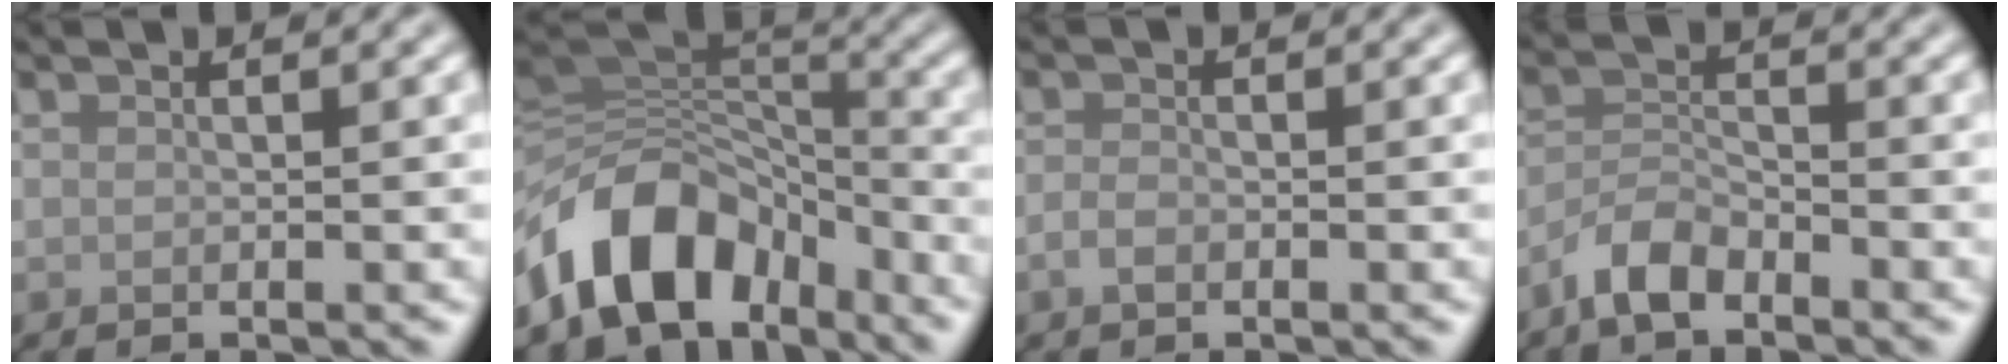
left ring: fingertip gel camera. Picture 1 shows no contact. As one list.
[{"total": 10.4, "force": [-5.7, 6.9, 5.4], "torque": [-0.082, 0.015, -0.110]}, {"total": 1.1, "force": [-0.5, 0.7, 0.7], "torque": [-0.017, 0.000, -0.012]}, {"total": 3.2, "force": [-2.6, 1.1, 1.5], "torque": [-0.032, 0.005, -0.060]}]